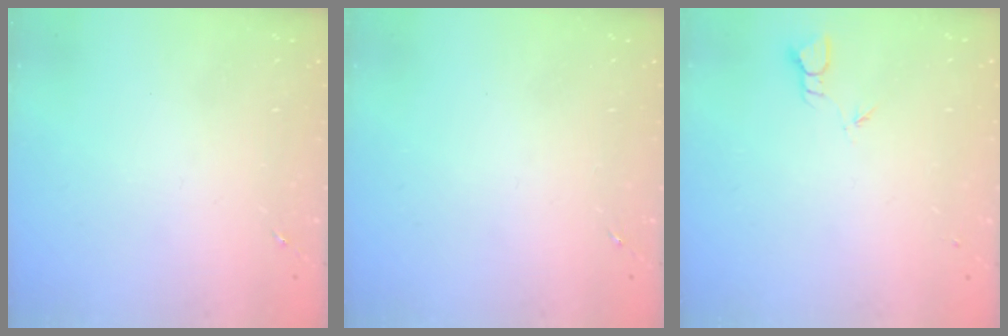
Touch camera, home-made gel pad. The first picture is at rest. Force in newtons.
{"total": 0.0}
{"total": 2.0, "press": 2.0, "slide": 0.1}